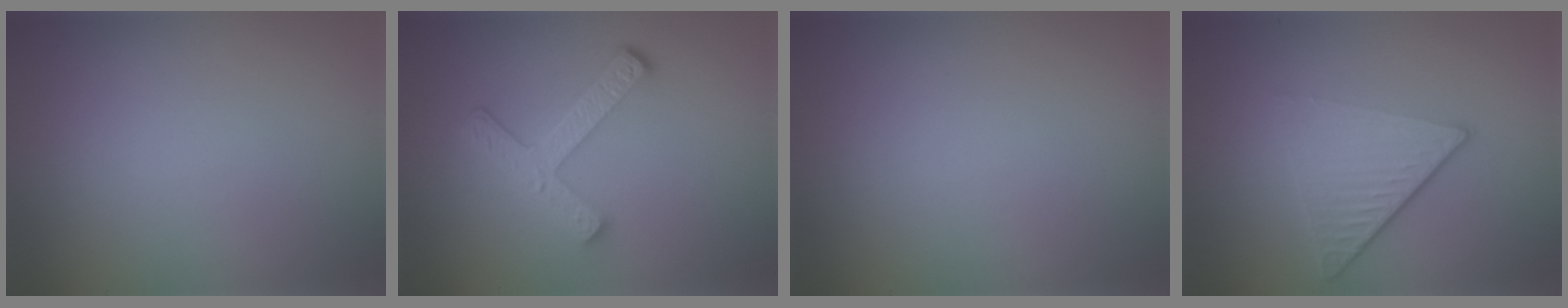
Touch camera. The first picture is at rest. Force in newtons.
{"total": 4.3, "press": 3.3, "slide": 2.8}
{"total": 0.0}
{"total": 4.5, "press": 2.9, "slide": 3.5}